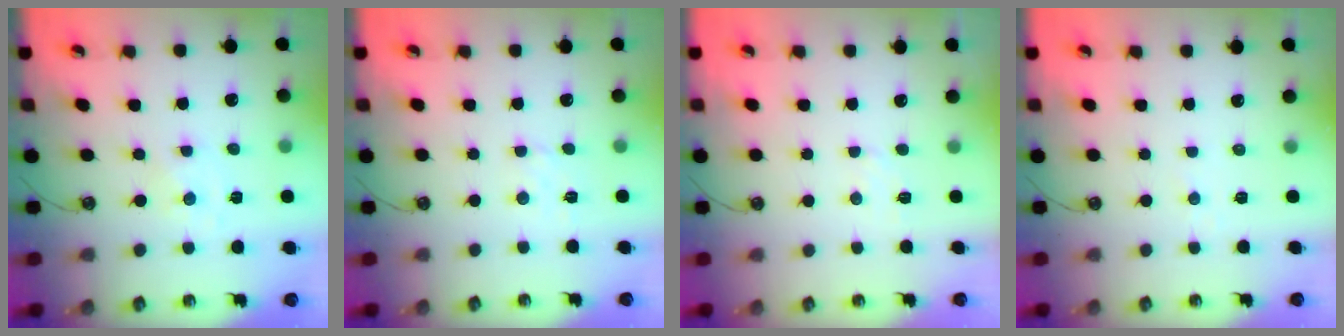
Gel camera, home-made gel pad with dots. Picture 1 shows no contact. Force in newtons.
{"total": 2.9, "press": 2.9, "slide": 0.3}
{"total": 5.2, "press": 5.2, "slide": 0.8}
{"total": 1.8, "press": 1.7, "slide": 0.2}